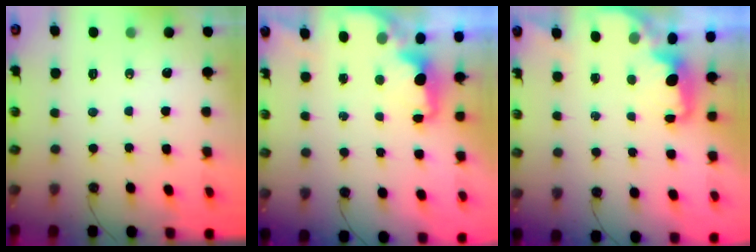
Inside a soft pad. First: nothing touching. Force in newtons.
{"total": 1.9, "press": 1.7, "slide": 0.7}
{"total": 1.6, "press": 1.4, "slide": 0.7}